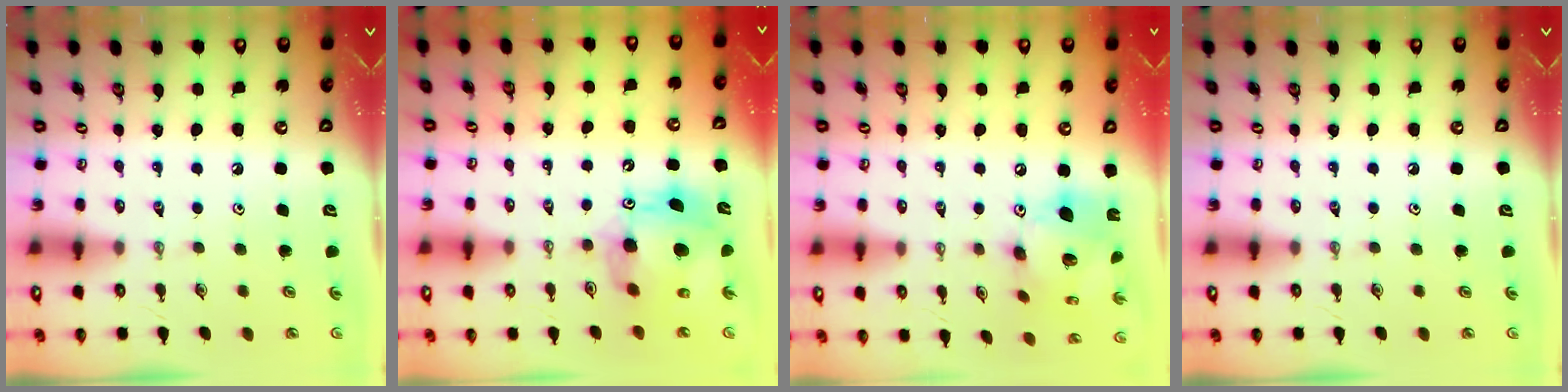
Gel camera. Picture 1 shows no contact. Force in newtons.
{"total": 14.1, "press": 14.0, "slide": 1.1}
{"total": 16.9, "press": 16.8, "slide": 1.5}
{"total": 0.0}